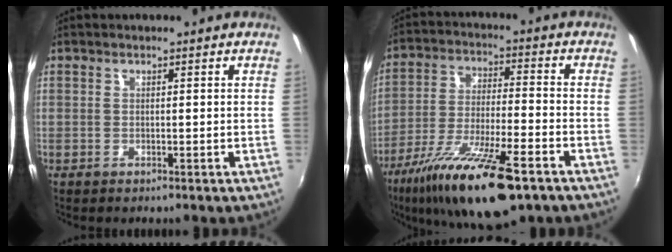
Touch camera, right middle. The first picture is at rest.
{"total": 19.4, "force": [-12.8, 4.2, 14.0], "torque": [-0.263, -0.042, -0.222]}